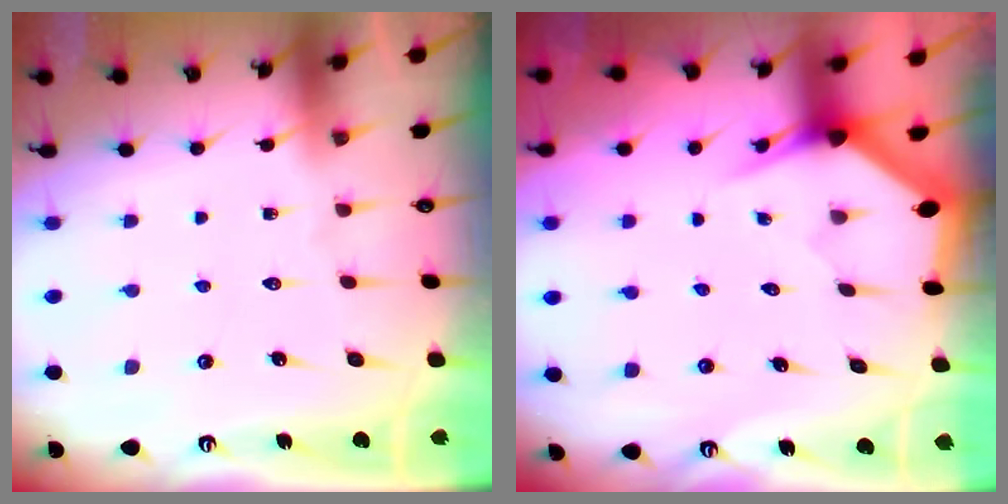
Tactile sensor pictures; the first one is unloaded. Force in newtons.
{"total": 3.0, "press": 3.0, "slide": 0.0}